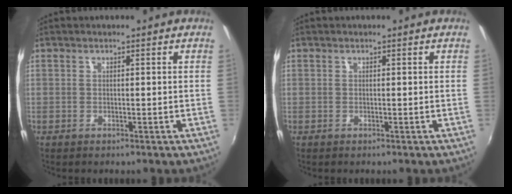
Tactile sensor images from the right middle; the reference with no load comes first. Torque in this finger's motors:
{"motor_torque": [0.00, 0.00, 0.00, 0.00]}